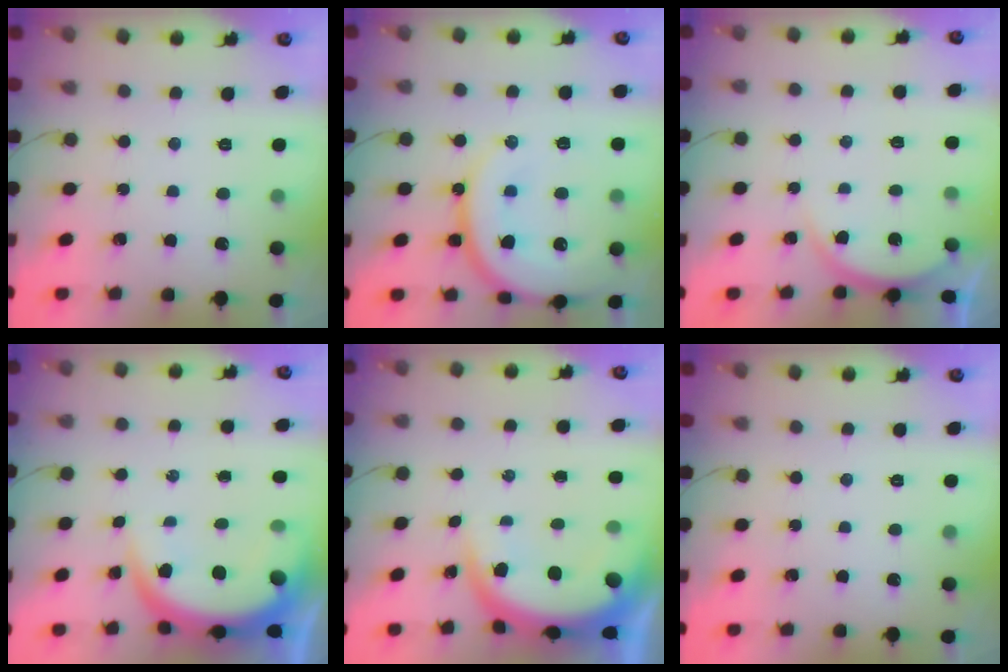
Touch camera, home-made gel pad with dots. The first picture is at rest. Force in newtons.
{"total": 17.8, "press": 17.7, "slide": 1.5}
{"total": 3.9, "press": 3.9, "slide": 0.6}
{"total": 8.0, "press": 8.0, "slide": 0.9}
{"total": 8.8, "press": 8.8, "slide": 0.9}
{"total": 0.0}